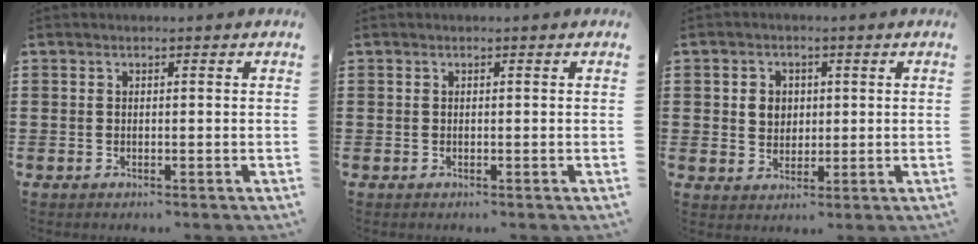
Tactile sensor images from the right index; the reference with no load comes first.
{"total": 0.0}
{"total": 3.3, "force": [0.7, 2.9, 1.3], "torque": [-0.037, 0.011, 0.010]}